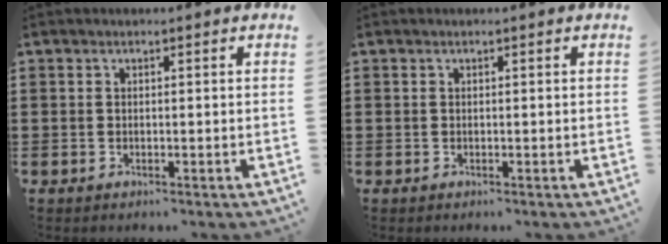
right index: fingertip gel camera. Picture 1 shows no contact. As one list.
[{"total": 0.0}]